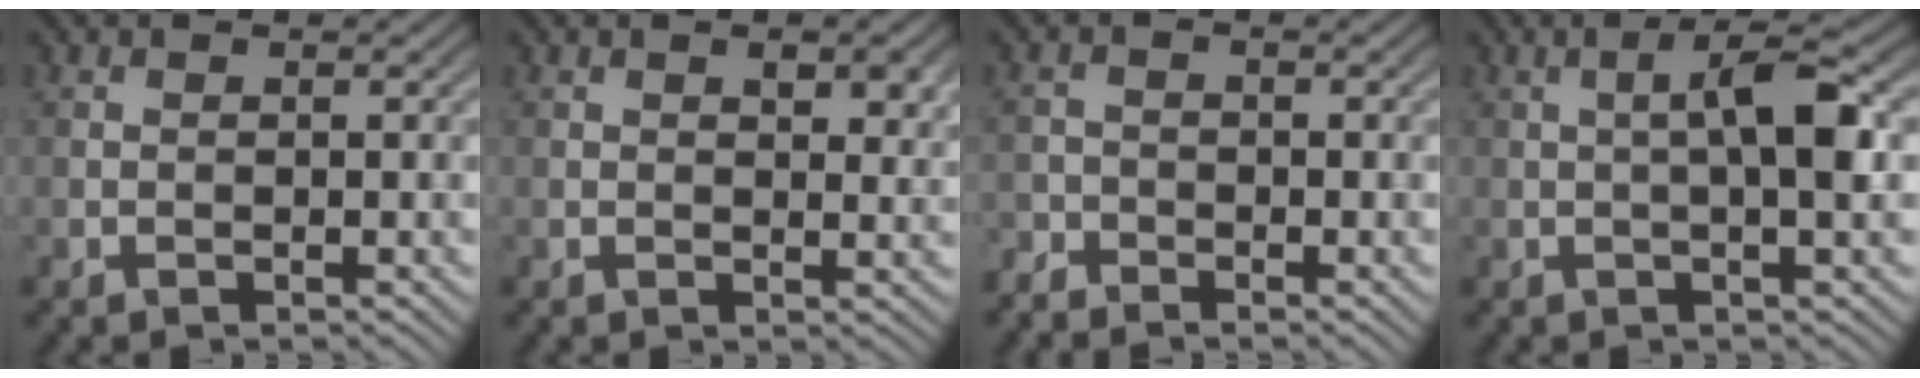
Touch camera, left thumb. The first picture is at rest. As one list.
[{"total": 3.1, "force": [1.3, 1.4, 2.4], "torque": [-0.031, -0.003, 0.022]}, {"total": 2.0, "force": [-1.9, 0.6, 0.2], "torque": [-0.004, -0.004, -0.048]}, {"total": 5.2, "force": [0.4, 0.8, 5.2], "torque": [-0.087, 0.012, 0.004]}]